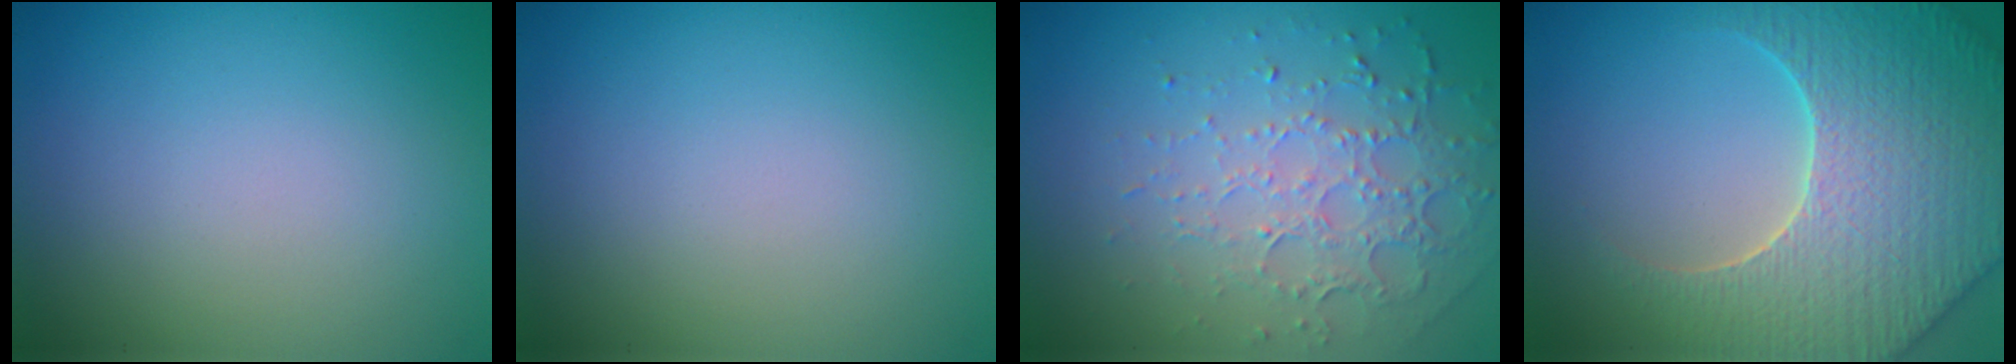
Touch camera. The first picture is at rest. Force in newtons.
{"total": 0.0}
{"total": 4.7, "press": 3.3, "slide": 3.3}
{"total": 7.7, "press": 7.4, "slide": 2.2}